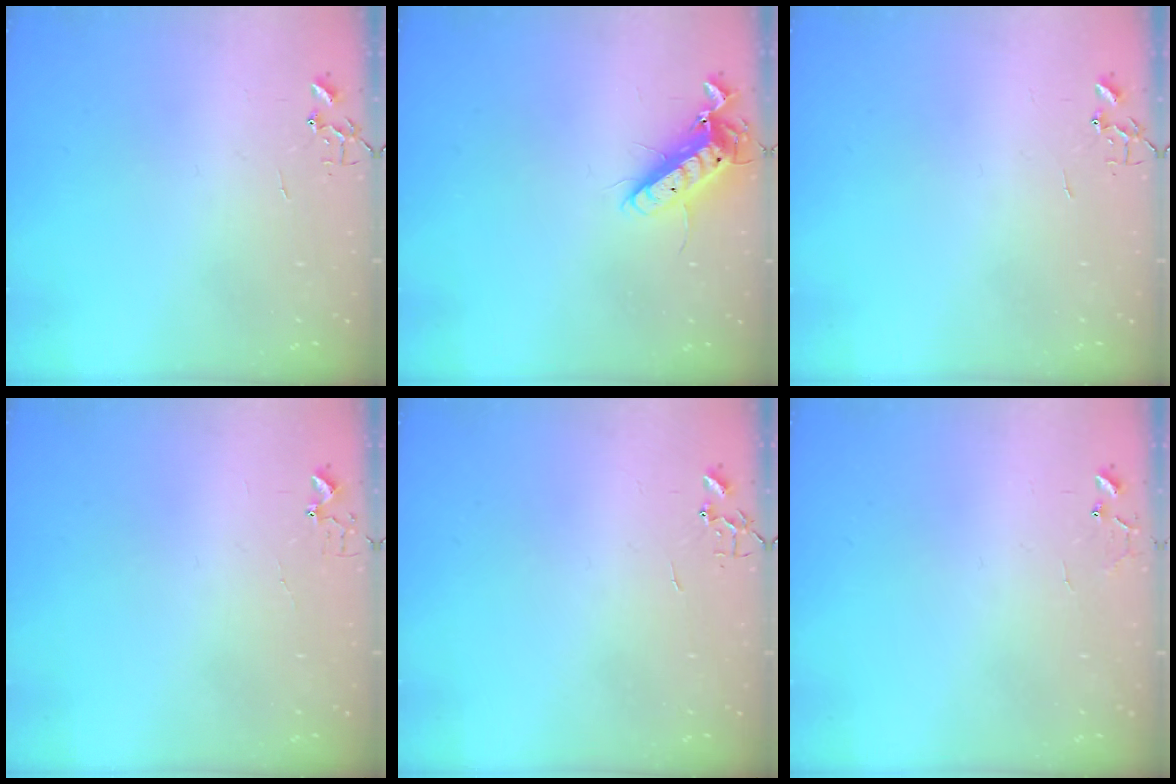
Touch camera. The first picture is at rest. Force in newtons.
{"total": 12.2, "press": 12.1, "slide": 1.7}
{"total": 0.0}
{"total": 3.4, "press": 3.4, "slide": 0.5}
{"total": 0.0}
{"total": 6.6, "press": 6.6, "slide": 0.5}